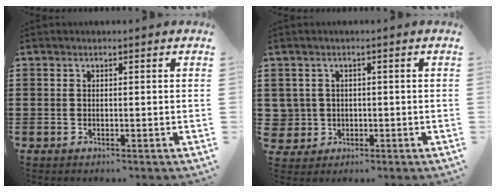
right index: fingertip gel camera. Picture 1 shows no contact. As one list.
[{"total": 2.6, "force": [-0.1, 2.6, -0.1], "torque": [-0.014, 0.010, -0.005]}]